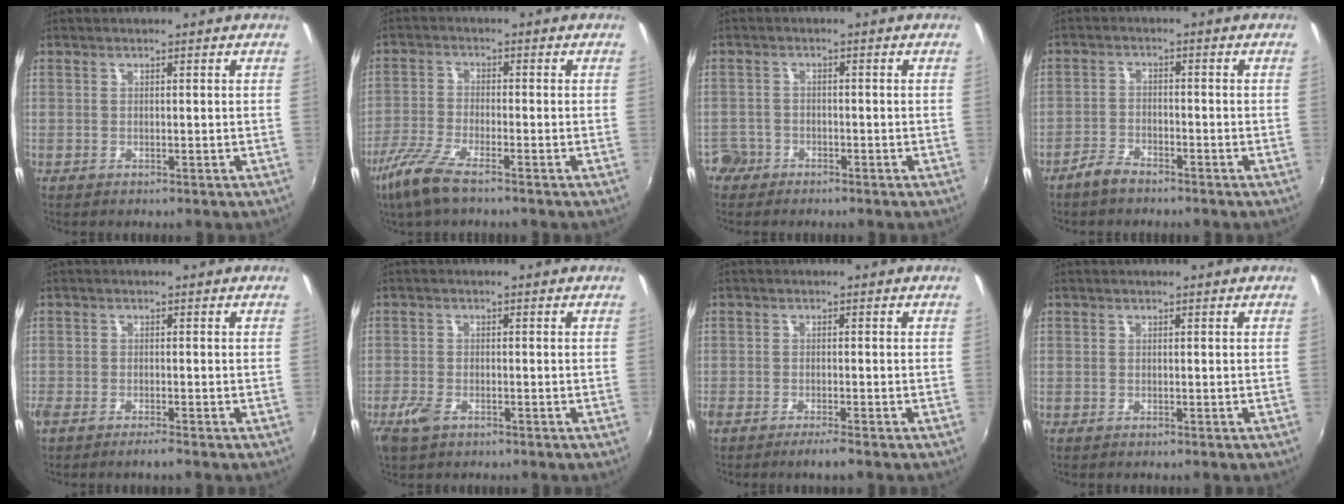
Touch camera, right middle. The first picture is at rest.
{"total": 7.5, "force": [-5.3, 1.2, 5.1], "torque": [-0.126, -0.013, -0.110]}
{"total": 4.4, "force": [-2.9, 3.2, 0.4], "torque": [-0.020, 0.008, -0.059]}
{"total": 3.6, "force": [-3.1, 1.1, 1.4], "torque": [-0.043, 0.003, -0.058]}
{"total": 2.4, "force": [-2.0, 0.0, 1.3], "torque": [-0.036, -0.008, -0.044]}
{"total": 3.9, "force": [-2.4, 1.9, 2.4], "torque": [-0.061, -0.007, -0.047]}
{"total": 2.4, "force": [-2.0, -0.1, 1.4], "torque": [-0.037, -0.003, -0.040]}
{"total": 0.0}